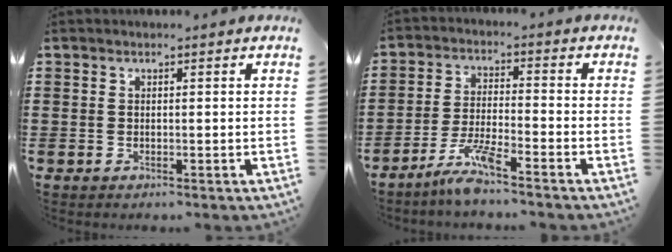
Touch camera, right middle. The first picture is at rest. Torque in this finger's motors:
{"motor_torque": [2.14, 0.00, 0.16, 0.11]}